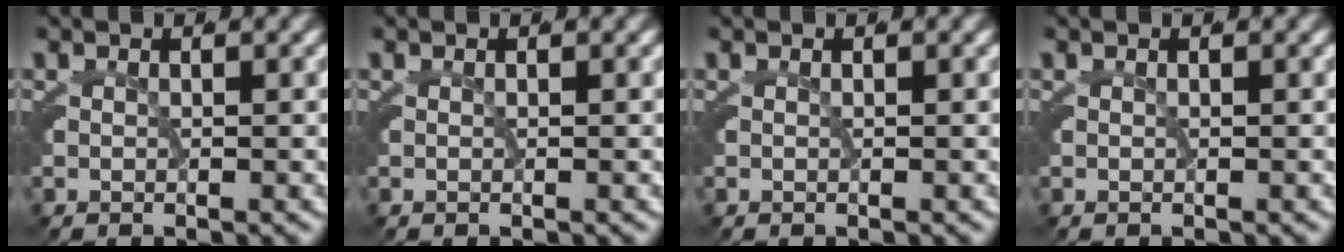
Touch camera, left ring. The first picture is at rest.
{"total": 0.0}
{"total": 0.0}
{"total": 0.0}